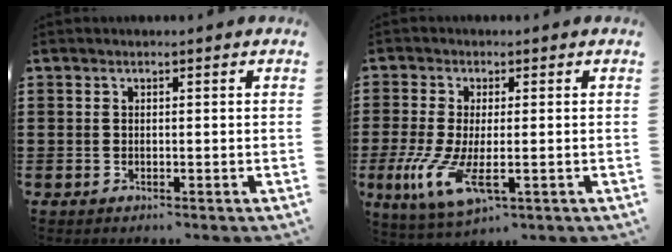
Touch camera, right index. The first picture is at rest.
{"total": 7.8, "force": [-2.3, 2.3, 7.1], "torque": [-0.155, -0.023, -0.039]}